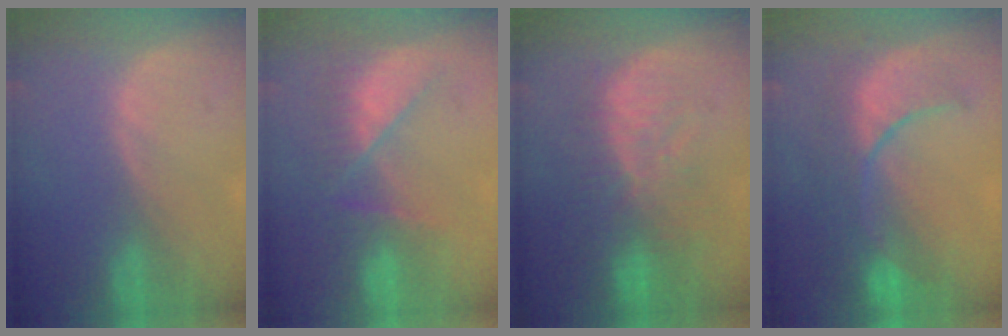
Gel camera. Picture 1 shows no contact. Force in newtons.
{"total": 8.2, "press": 7.0, "slide": 4.3}
{"total": 10.1, "press": 8.8, "slide": 5.0}
{"total": 10.1, "press": 8.9, "slide": 4.7}